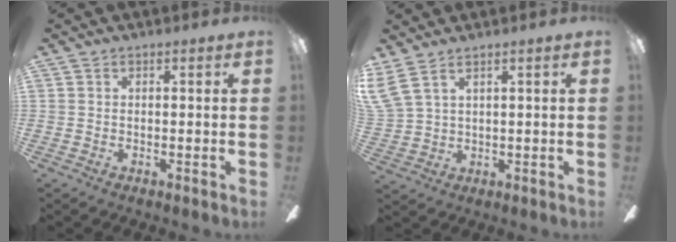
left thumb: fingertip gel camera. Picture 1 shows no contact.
{"total": 5.3, "force": [3.4, 2.2, 3.4], "torque": [-0.077, -0.012, 0.068]}